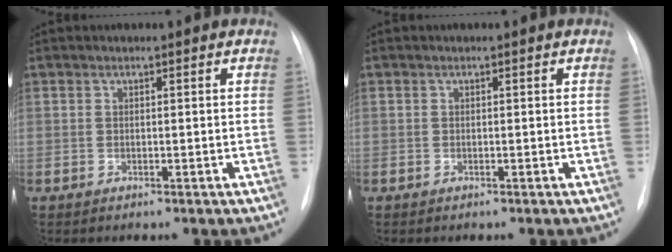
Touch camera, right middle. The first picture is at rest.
{"total": 0.0}